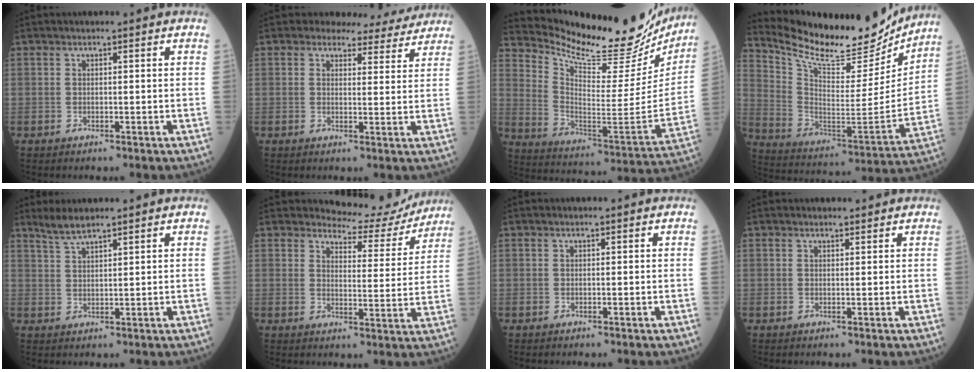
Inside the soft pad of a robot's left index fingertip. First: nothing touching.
{"total": 7.7, "force": [7.2, 2.8, 0.5], "torque": [0.014, -0.002, 0.065]}
{"total": 25.8, "force": [23.4, 5.4, 9.4], "torque": [-0.156, -0.073, 0.326]}
{"total": 21.3, "force": [19.3, 4.9, 7.3], "torque": [-0.143, -0.039, 0.304]}
{"total": 3.2, "force": [2.9, -0.1, 1.4], "torque": [-0.037, 0.009, 0.062]}
{"total": 9.1, "force": [8.9, 1.9, -0.1], "torque": [0.004, -0.023, 0.107]}
{"total": 0.0}
{"total": 1.6, "force": [1.4, 0.5, 0.2], "torque": [-0.006, 0.007, 0.019]}